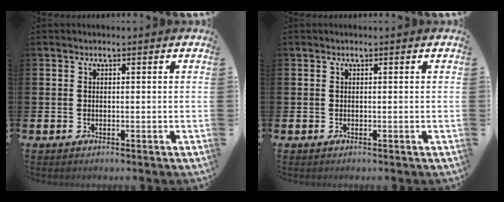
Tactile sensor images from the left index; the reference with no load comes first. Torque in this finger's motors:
{"motor_torque": [0.00, 0.00, 0.00, 0.02]}